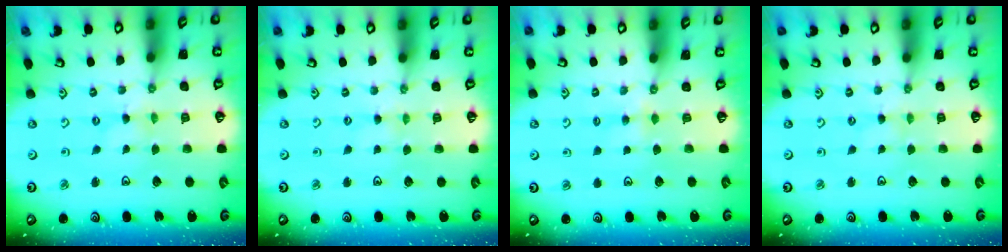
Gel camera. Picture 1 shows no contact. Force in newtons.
{"total": 1.5, "press": 1.5, "slide": 0.3}
{"total": 2.8, "press": 2.8, "slide": 0.4}
{"total": 0.6, "press": 0.6, "slide": 0.2}